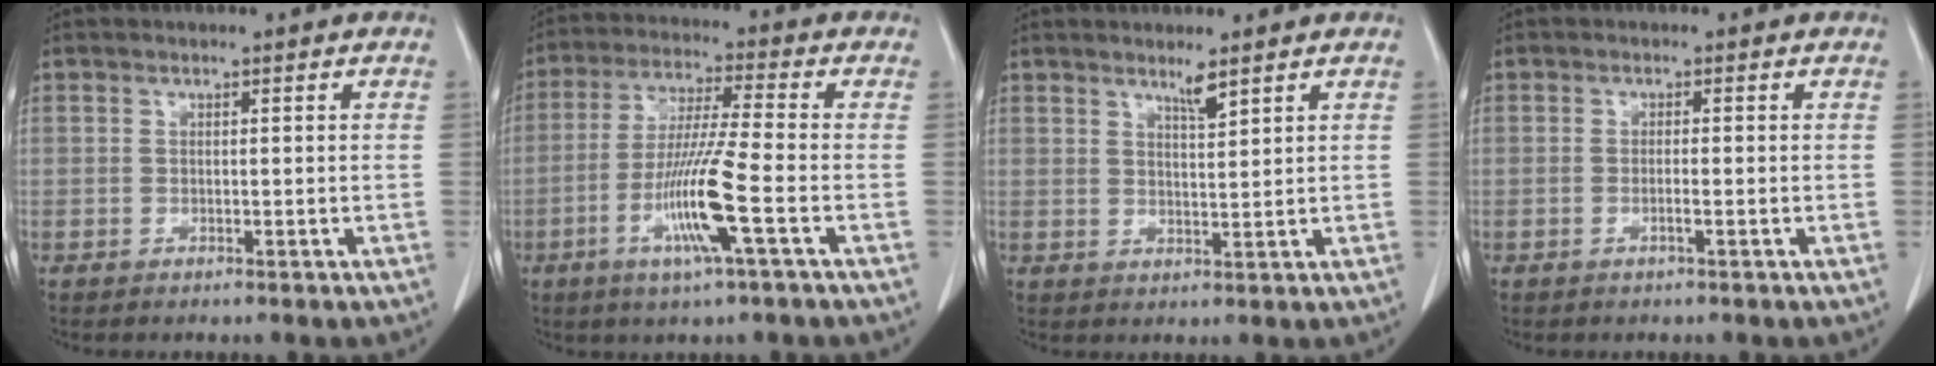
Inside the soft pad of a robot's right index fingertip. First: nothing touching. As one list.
[{"total": 11.2, "force": [-3.9, -0.6, 10.5], "torque": [-0.209, -0.015, -0.077]}, {"total": 2.6, "force": [2.1, 0.0, 1.5], "torque": [-0.031, -0.006, 0.039]}, {"total": 1.1, "force": [-0.4, -0.1, 1.0], "torque": [-0.020, 0.000, -0.008]}]